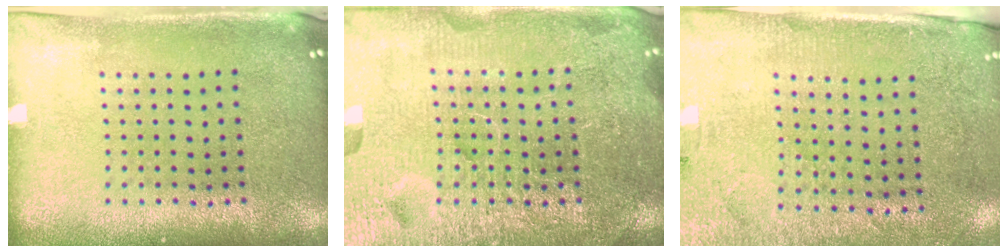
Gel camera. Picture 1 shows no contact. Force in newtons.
{"total": 7.0, "press": 7.0, "slide": 0.9}
{"total": 2.7, "press": 2.5, "slide": 1.1}